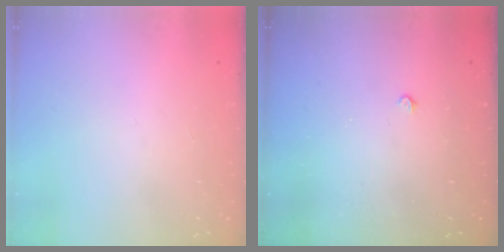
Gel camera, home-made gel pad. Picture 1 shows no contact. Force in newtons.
{"total": 2.3, "press": 2.3, "slide": 0.4}